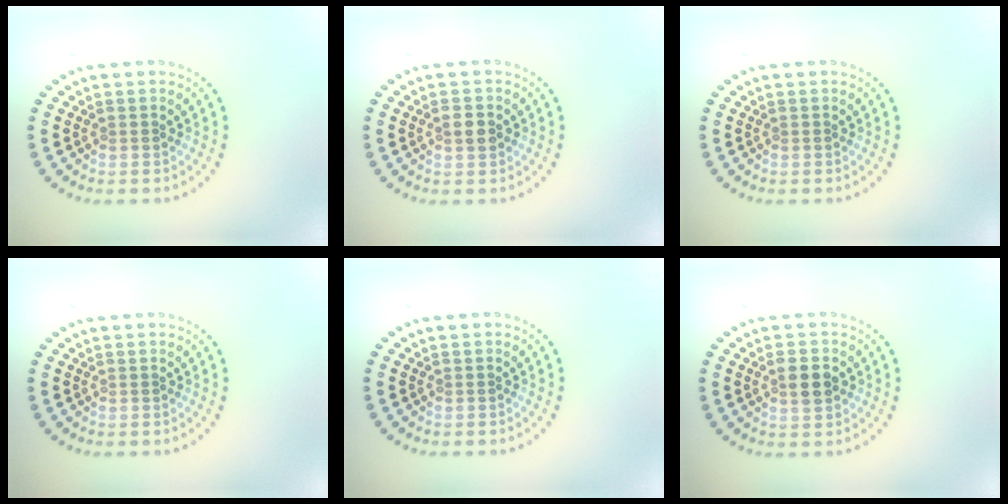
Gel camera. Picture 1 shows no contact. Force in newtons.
{"total": 2.1, "press": 2.1, "slide": 0.0}
{"total": 0.0}
{"total": 0.0}
{"total": 0.0}
{"total": 2.5, "press": 2.4, "slide": 0.3}